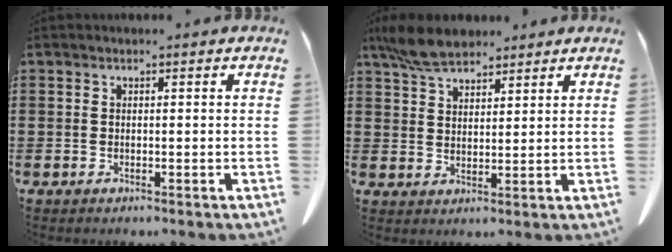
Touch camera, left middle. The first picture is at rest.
{"total": 6.1, "force": [4.9, 2.6, 2.5], "torque": [-0.065, -0.001, 0.094]}